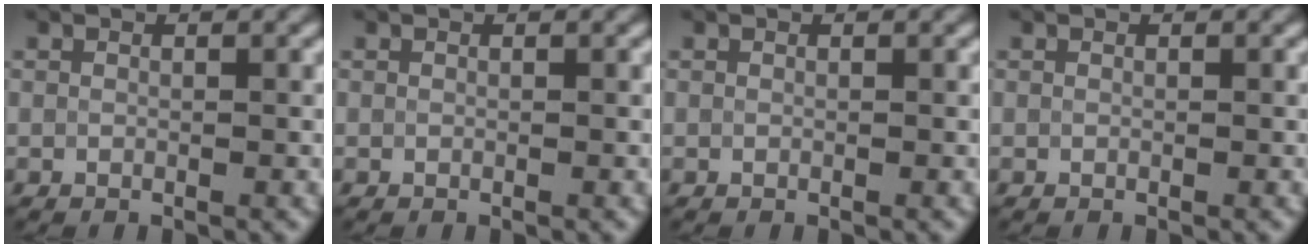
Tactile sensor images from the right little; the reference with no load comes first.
{"total": 0.0}
{"total": 0.0}
{"total": 0.0}